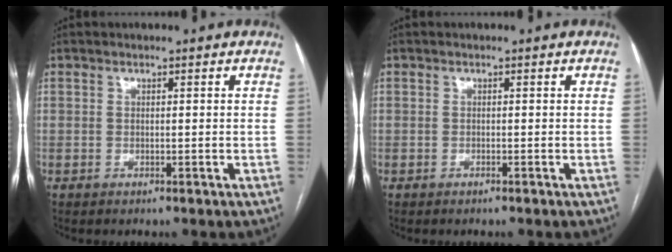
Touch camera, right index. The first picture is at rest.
{"total": 0.0}